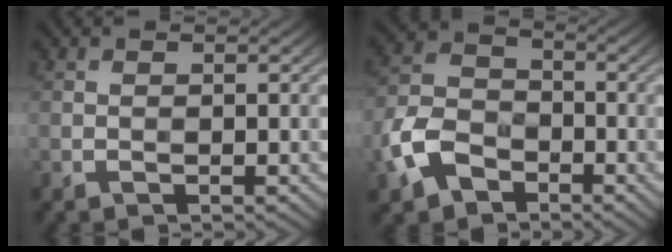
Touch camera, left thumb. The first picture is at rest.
{"total": 7.9, "force": [-4.0, 5.3, 4.3], "torque": [-0.105, -0.004, -0.094]}